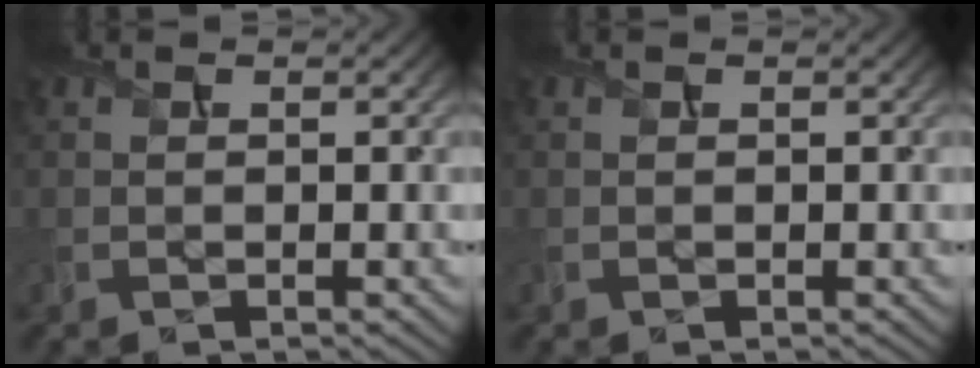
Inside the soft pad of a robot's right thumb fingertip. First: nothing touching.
{"total": 0.0}